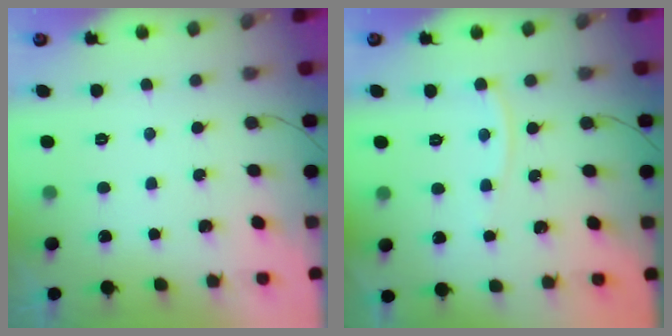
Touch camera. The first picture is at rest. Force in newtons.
{"total": 3.3, "press": 3.3, "slide": 0.5}